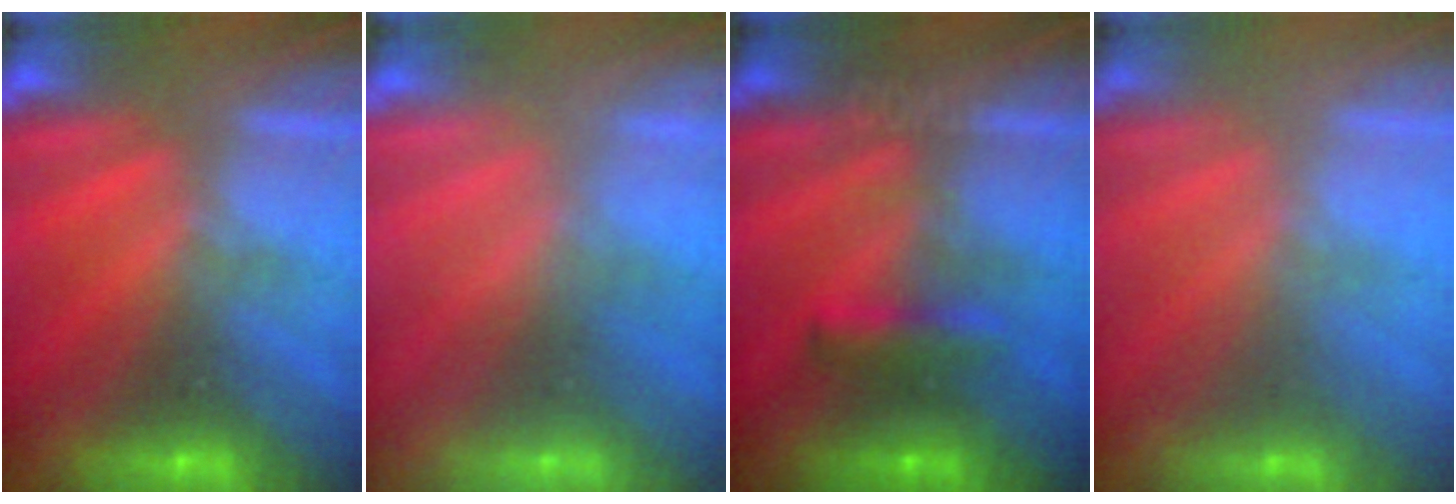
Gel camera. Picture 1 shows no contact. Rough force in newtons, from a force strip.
{"total": 2.2}
{"total": 8.3}
{"total": 2.2}